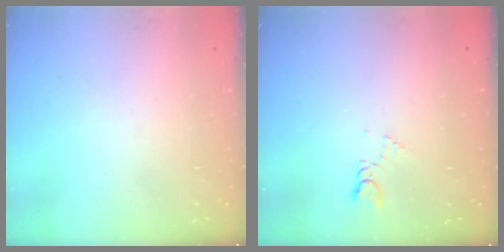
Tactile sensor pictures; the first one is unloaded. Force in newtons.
{"total": 2.6, "press": 2.6, "slide": 0.4}